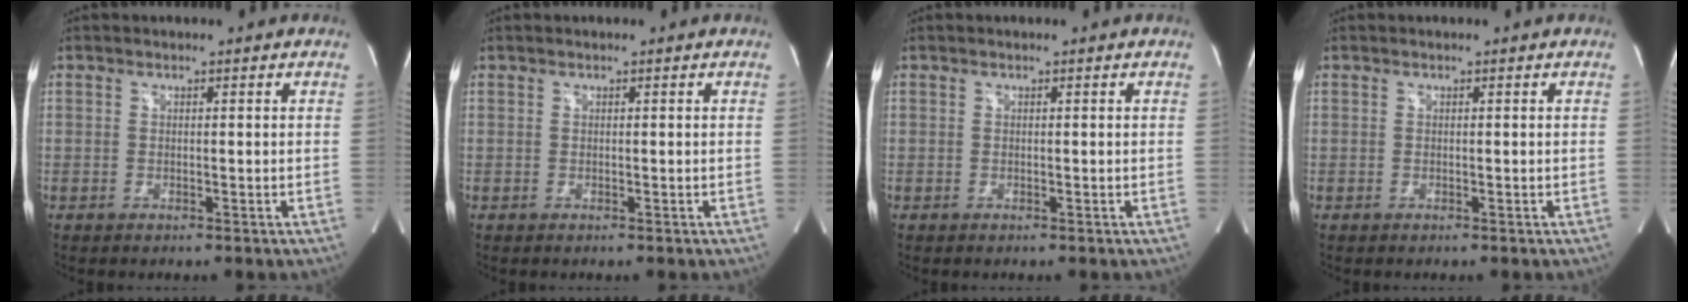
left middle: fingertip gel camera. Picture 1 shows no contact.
{"total": 0.0}
{"total": 0.0}
{"total": 0.0}